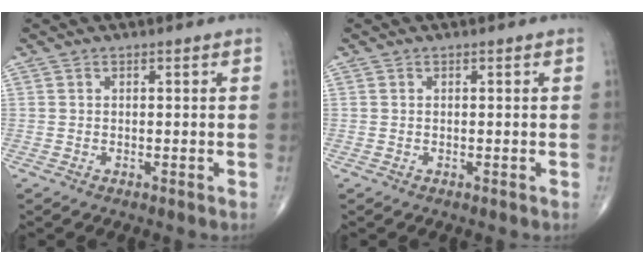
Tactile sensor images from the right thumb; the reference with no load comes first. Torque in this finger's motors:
{"motor_torque": [0.38, 0.84, 0.35, 0.07, -0.06]}